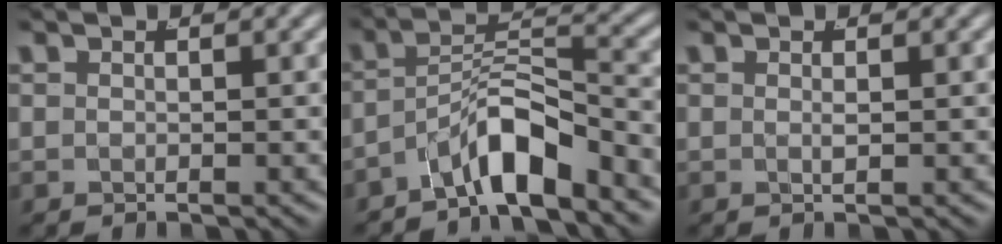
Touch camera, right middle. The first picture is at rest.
{"total": 5.6, "force": [-3.8, 1.8, 3.7], "torque": [-0.050, -0.001, -0.061]}
{"total": 0.7, "force": [0.0, -0.5, 0.5], "torque": [-0.010, -0.006, 0.006]}